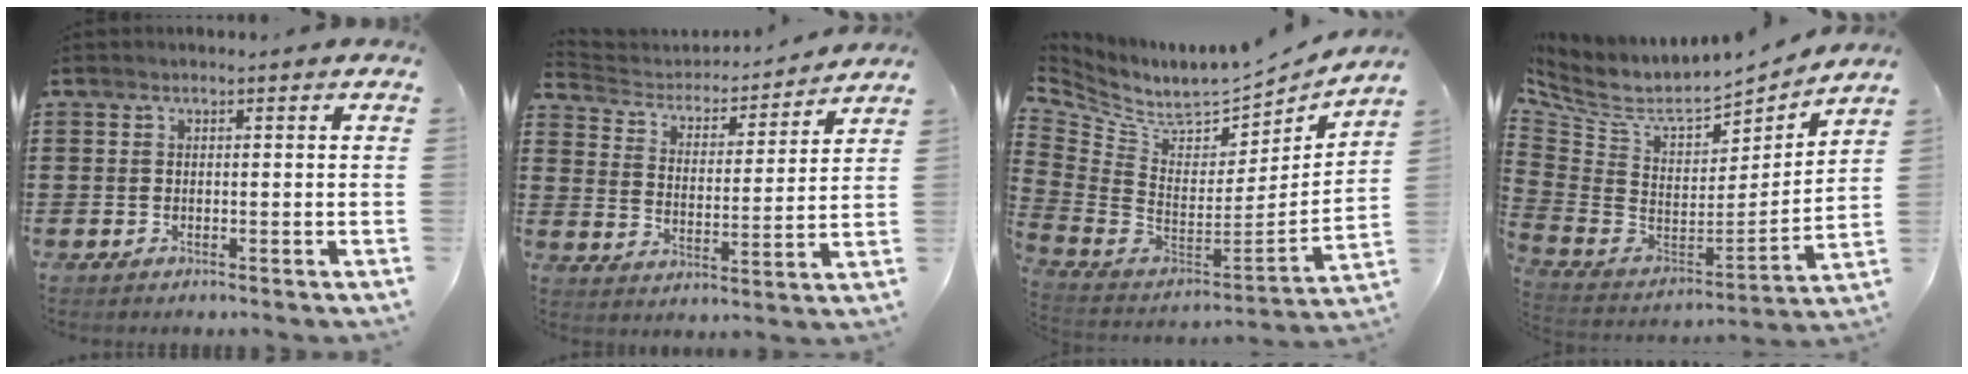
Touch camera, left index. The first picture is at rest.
{"total": 3.2, "force": [3.0, 1.1, 0.3], "torque": [-0.030, -0.025, 0.042]}
{"total": 7.2, "force": [6.3, 2.0, 2.8], "torque": [-0.095, -0.065, 0.109]}
{"total": 7.4, "force": [6.2, 2.3, 3.2], "torque": [-0.098, -0.057, 0.106]}